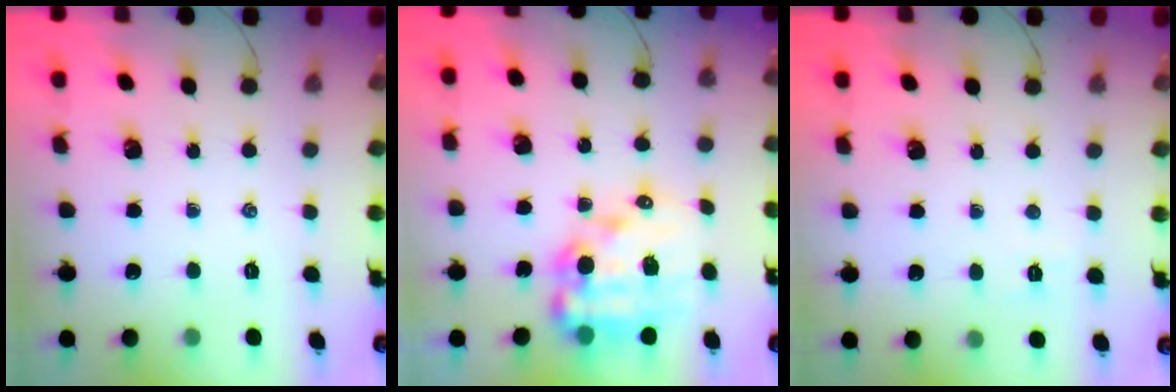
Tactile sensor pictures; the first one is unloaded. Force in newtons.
{"total": 13.6, "press": 13.2, "slide": 3.3}
{"total": 2.5, "press": 2.4, "slide": 0.7}